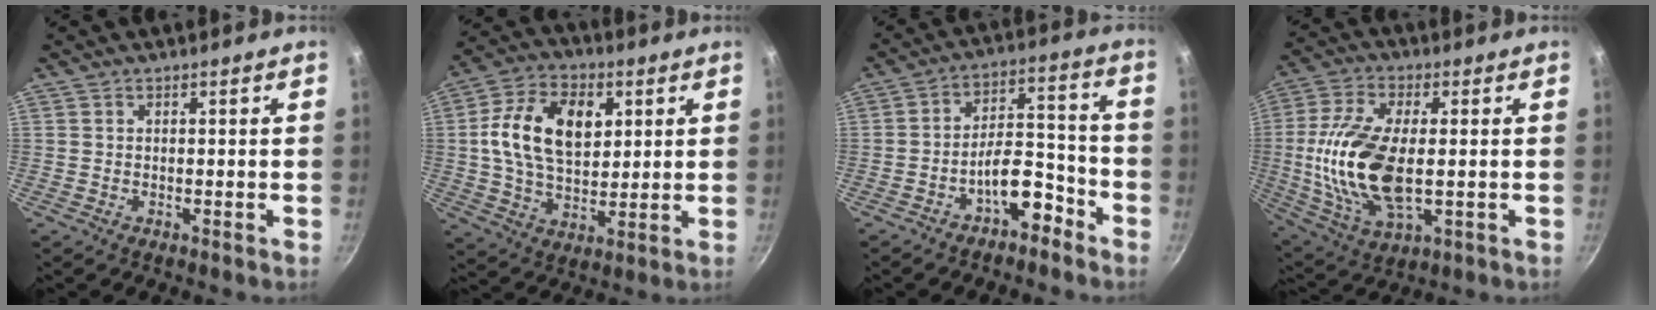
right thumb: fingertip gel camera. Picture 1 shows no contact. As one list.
[{"total": 15.9, "force": [3.6, 10.3, 11.6], "torque": [-0.183, 0.001, 0.055]}, {"total": 8.9, "force": [-5.5, 4.0, 5.7], "torque": [-0.060, 0.071, -0.080]}, {"total": 18.0, "force": [-0.3, 8.8, 15.7], "torque": [-0.318, -0.002, -0.006]}]